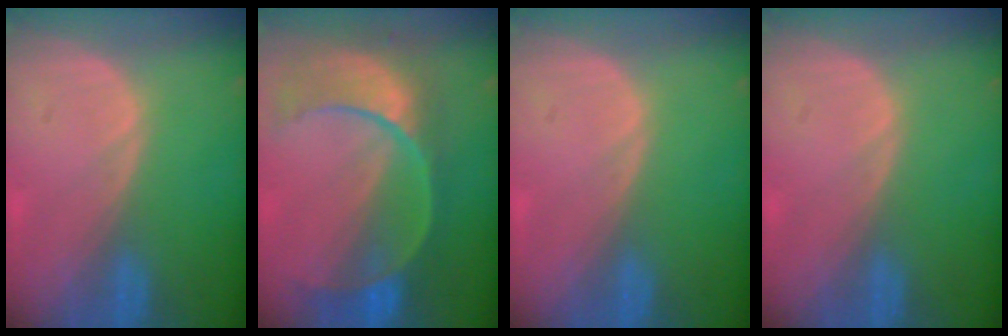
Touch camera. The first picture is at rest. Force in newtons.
{"total": 10.7, "press": 9.2, "slide": 5.5}
{"total": 0.0}
{"total": 0.0}